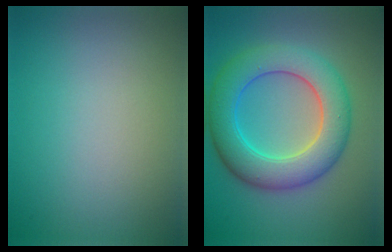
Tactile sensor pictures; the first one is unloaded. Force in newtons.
{"total": 8.2, "press": 8.2, "slide": 0.2}